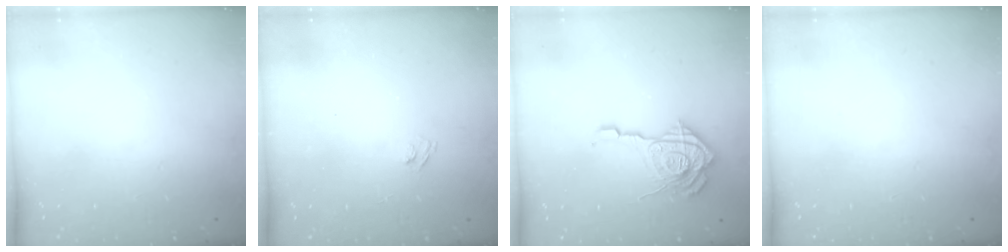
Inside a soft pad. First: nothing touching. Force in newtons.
{"total": 2.7, "press": 2.5, "slide": 0.9}
{"total": 16.9, "press": 16.8, "slide": 1.7}
{"total": 0.0}